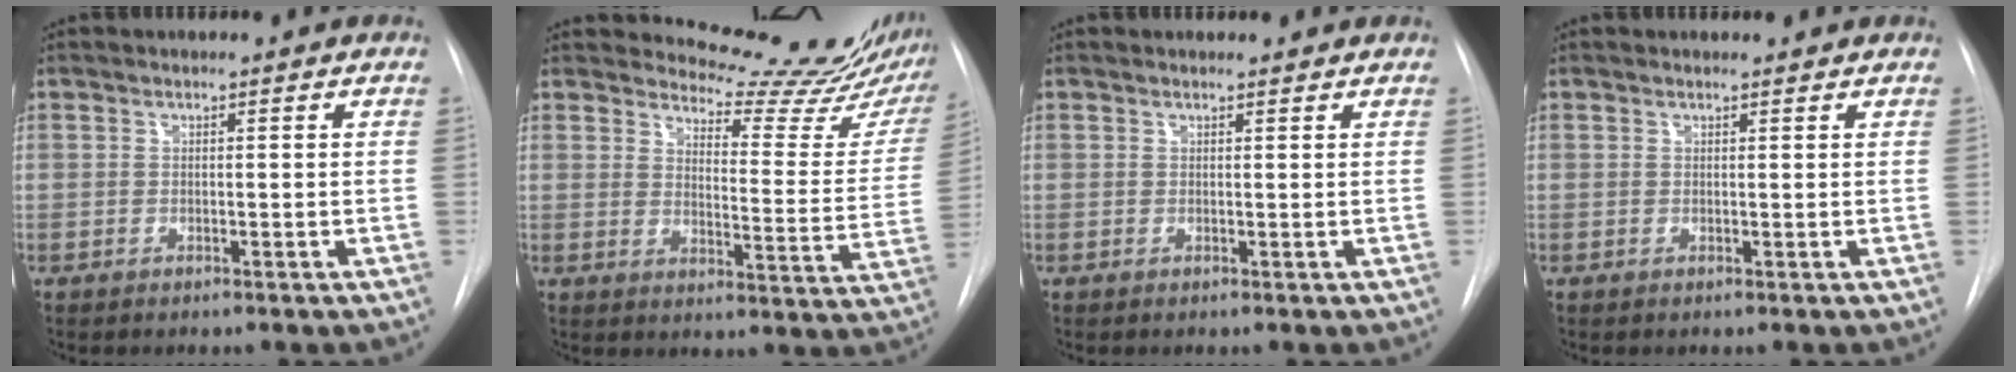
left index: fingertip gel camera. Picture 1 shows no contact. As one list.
[{"total": 15.9, "force": [15.5, 1.1, 3.4], "torque": [-0.038, -0.105, 0.173]}, {"total": 2.1, "force": [2.0, 0.5, 0.3], "torque": [-0.010, 0.011, 0.022]}, {"total": 1.7, "force": [1.7, 0.3, 0.3], "torque": [-0.011, 0.010, 0.020]}]